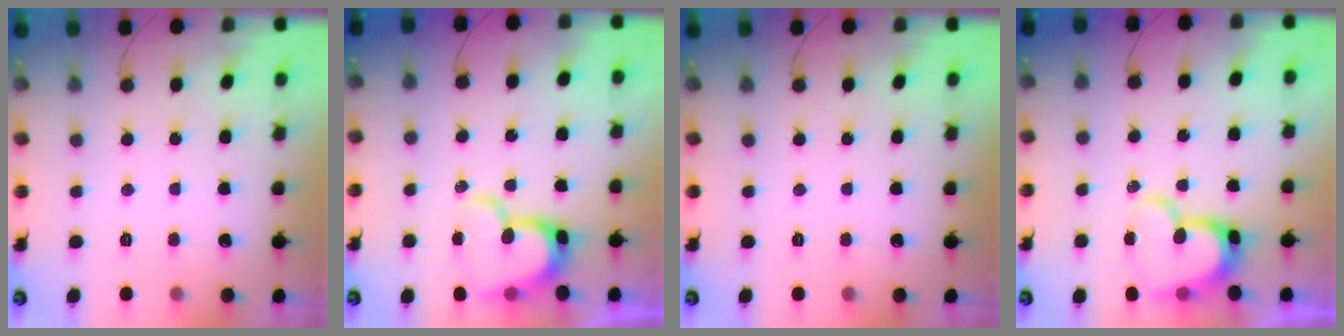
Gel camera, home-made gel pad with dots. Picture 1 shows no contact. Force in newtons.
{"total": 13.8, "press": 13.7, "slide": 1.3}
{"total": 0.0}
{"total": 13.8, "press": 13.7, "slide": 1.3}